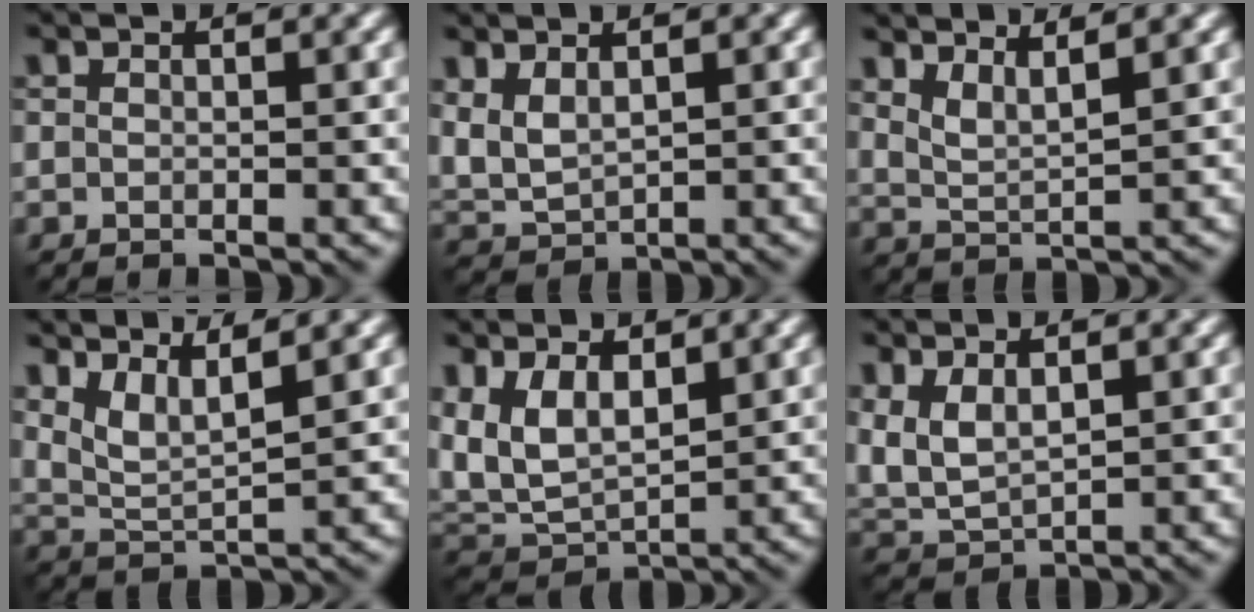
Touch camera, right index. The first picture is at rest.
{"total": 3.6, "force": [1.3, 2.3, 2.5], "torque": [-0.064, 0.003, 0.034]}
{"total": 2.9, "force": [2.4, 0.6, 1.6], "torque": [-0.028, 0.001, 0.050]}
{"total": 3.8, "force": [2.8, 1.0, 2.4], "torque": [-0.055, 0.002, 0.062]}
{"total": 6.4, "force": [2.0, 3.8, 4.8], "torque": [-0.124, 0.004, 0.036]}
{"total": 4.3, "force": [1.4, 2.5, 3.2], "torque": [-0.080, 0.006, 0.031]}